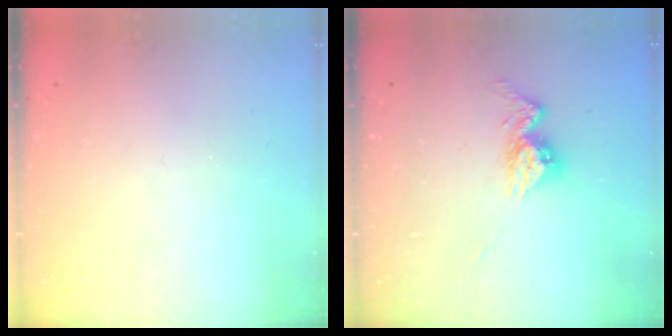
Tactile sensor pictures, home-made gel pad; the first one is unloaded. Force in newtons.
{"total": 9.4, "press": 9.4, "slide": 0.8}